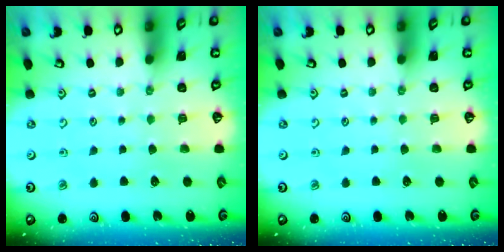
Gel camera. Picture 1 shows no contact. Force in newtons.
{"total": 0.0}